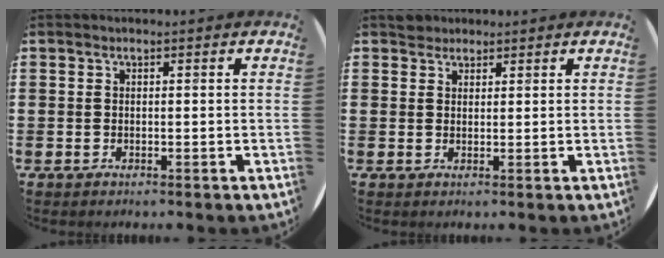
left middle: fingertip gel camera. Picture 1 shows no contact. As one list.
[{"total": 1.8, "force": [1.7, 0.7, -0.1], "torque": [0.006, 0.001, 0.032]}]